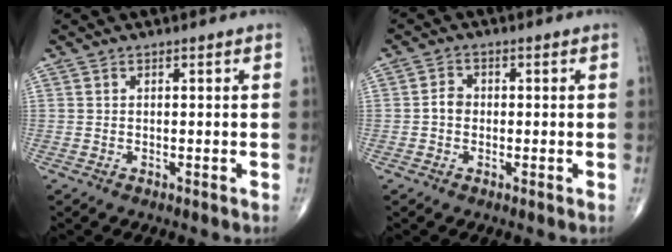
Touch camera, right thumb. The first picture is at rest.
{"total": 2.5, "force": [-0.3, 2.1, 1.4], "torque": [-0.015, 0.010, -0.012]}